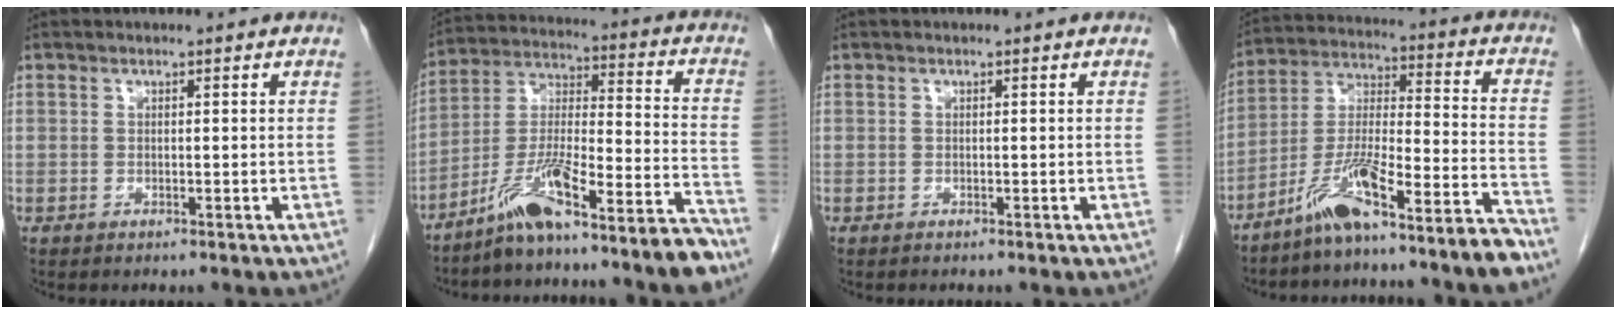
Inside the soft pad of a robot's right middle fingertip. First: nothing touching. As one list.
[{"total": 14.6, "force": [-11.9, -0.8, 8.5], "torque": [-0.146, 0.020, -0.202]}, {"total": 0.0}, {"total": 13.1, "force": [-10.3, -1.0, 8.0], "torque": [-0.146, 0.013, -0.180]}]